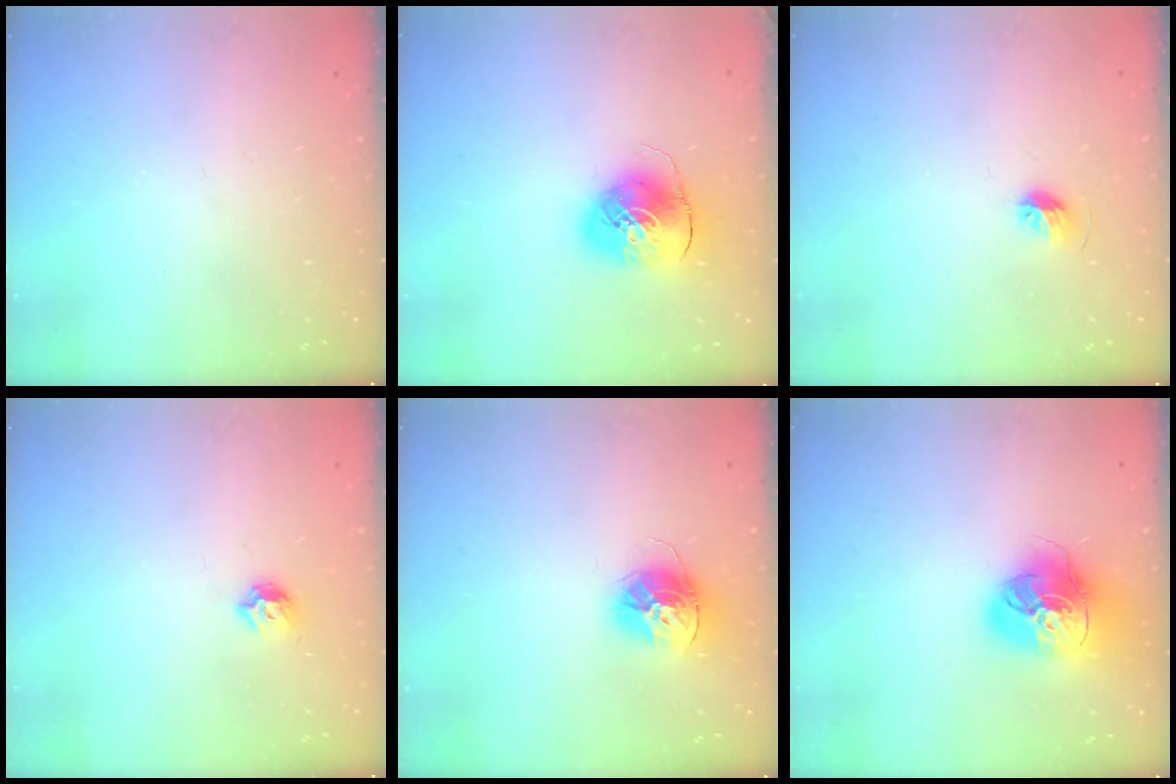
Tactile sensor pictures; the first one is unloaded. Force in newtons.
{"total": 10.4, "press": 10.2, "slide": 1.8}
{"total": 5.4, "press": 5.2, "slide": 1.2}
{"total": 5.3, "press": 5.2, "slide": 1.2}
{"total": 13.5, "press": 13.5, "slide": 1.0}
{"total": 19.5, "press": 19.4, "slide": 2.2}